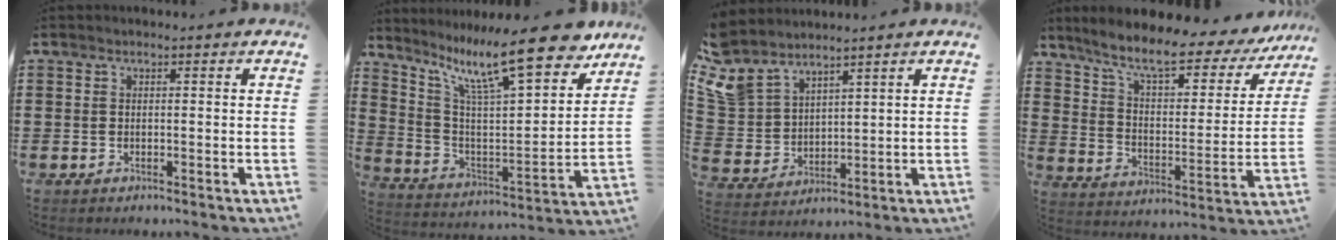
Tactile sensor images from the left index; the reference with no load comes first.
{"total": 13.9, "force": [10.8, 2.1, 8.6], "torque": [-0.172, -0.071, 0.176]}
{"total": 7.1, "force": [5.9, 3.6, 1.6], "torque": [-0.077, -0.029, 0.111]}
{"total": 9.0, "force": [6.9, 1.3, 5.6], "torque": [-0.124, -0.040, 0.112]}